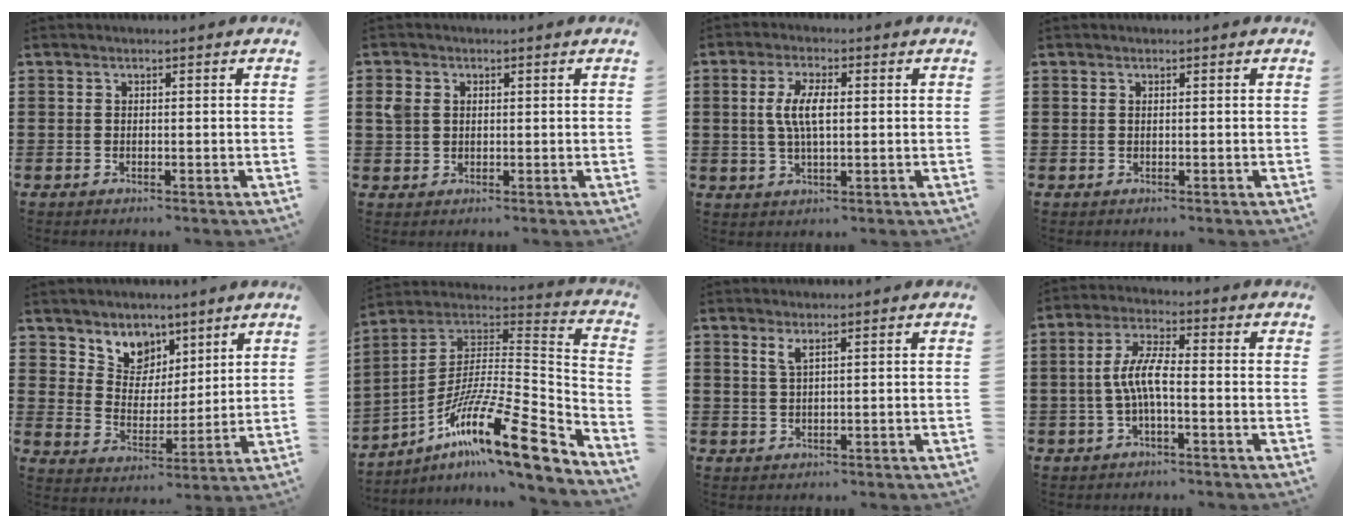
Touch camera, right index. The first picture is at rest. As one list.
[{"total": 2.7, "force": [0.7, 2.1, 1.5], "torque": [-0.043, 0.006, 0.011]}, {"total": 5.8, "force": [0.5, 2.1, 5.4], "torque": [-0.120, 0.002, 0.001]}, {"total": 0.0}, {"total": 6.4, "force": [4.6, 4.5, 0.0], "torque": [-0.034, -0.031, 0.084]}, {"total": 17.8, "force": [-10.7, 2.9, 13.9], "torque": [-0.245, -0.003, -0.192]}, {"total": 1.9, "force": [1.2, 0.3, 1.4], "torque": [-0.031, 0.002, 0.020]}, {"total": 6.2, "force": [-1.0, 1.7, 5.9], "torque": [-0.125, -0.001, -0.025]}]